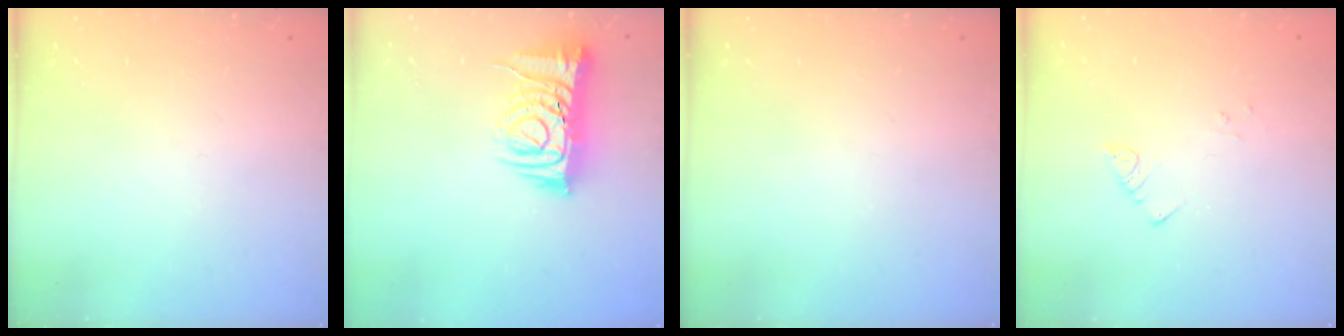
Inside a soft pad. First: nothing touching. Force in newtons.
{"total": 10.1, "press": 10.0, "slide": 1.4}
{"total": 0.0}
{"total": 4.0, "press": 3.9, "slide": 0.5}